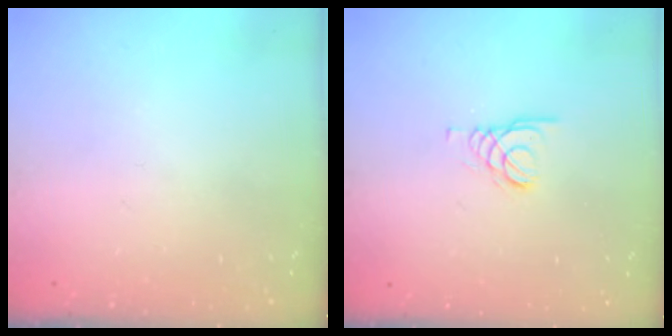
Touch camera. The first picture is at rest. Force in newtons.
{"total": 1.5, "press": 1.4, "slide": 0.1}